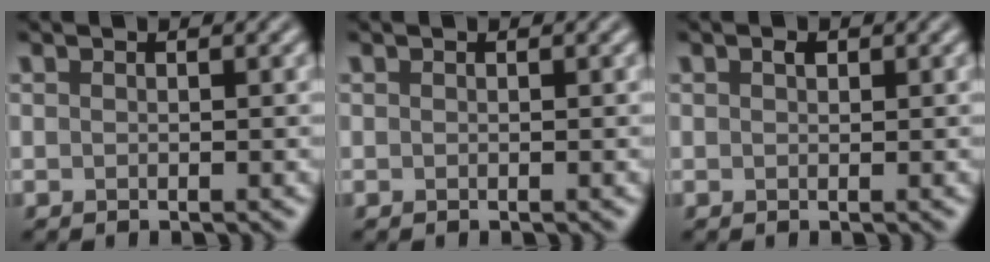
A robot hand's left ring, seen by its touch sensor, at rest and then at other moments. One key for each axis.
{"total": 0.0}
{"total": 0.7, "fx": 0.4, "fy": 0.4, "fz": 0.4, "tx": -0.007, "ty": 0.000, "tz": 0.004}